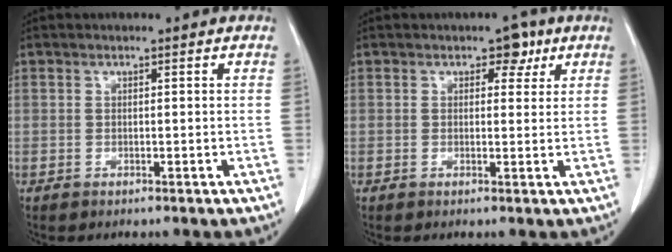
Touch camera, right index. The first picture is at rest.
{"total": 2.9, "force": [1.5, 1.8, 1.6], "torque": [-0.011, 0.007, 0.017]}